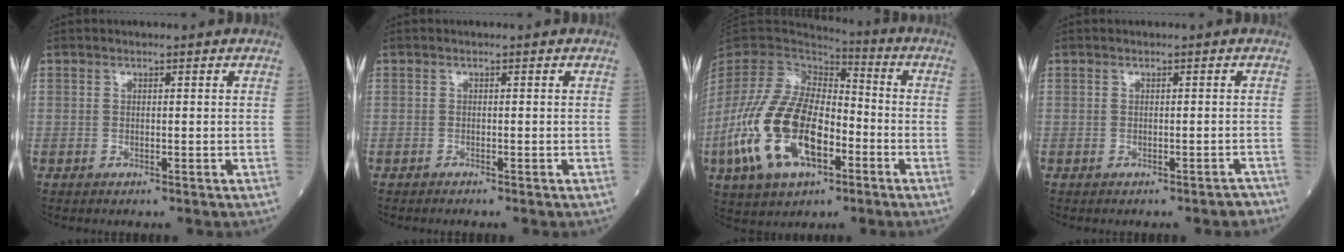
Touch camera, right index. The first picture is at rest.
{"total": 0.5, "force": [-0.5, 0.0, 0.1], "torque": [-0.001, 0.000, -0.012]}
{"total": 18.6, "force": [-6.2, 8.9, 15.2], "torque": [-0.329, -0.005, -0.109]}
{"total": 1.7, "force": [-1.5, 0.4, 0.7], "torque": [-0.007, -0.001, -0.016]}